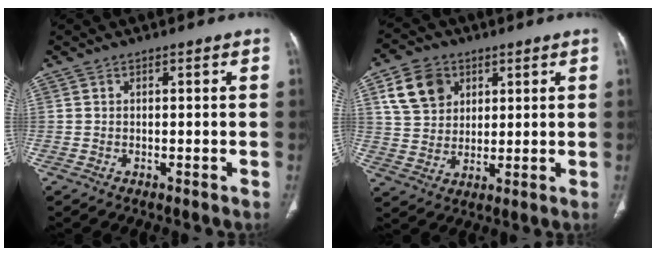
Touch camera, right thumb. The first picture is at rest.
{"total": 10.1, "force": [4.3, 7.9, 4.7], "torque": [-0.063, -0.007, 0.086]}